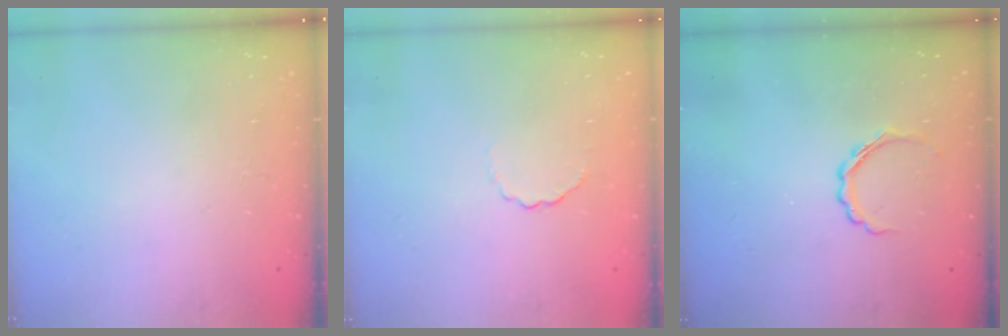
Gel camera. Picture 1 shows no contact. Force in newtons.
{"total": 2.4, "press": 2.2, "slide": 0.9}
{"total": 3.9, "press": 3.8, "slide": 0.7}